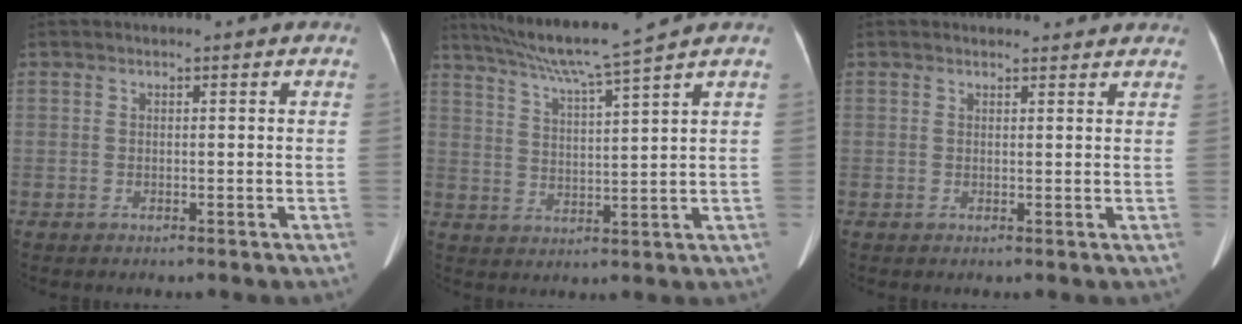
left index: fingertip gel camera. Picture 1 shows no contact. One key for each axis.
{"total": 9.8, "fx": 8.1, "fy": -2.5, "fz": 4.9, "tx": -0.088, "ty": -0.001, "tz": 0.142}
{"total": 5.1, "fx": 4.8, "fy": 1.5, "fz": 1.0, "tx": -0.004, "ty": 0.014, "tz": 0.046}